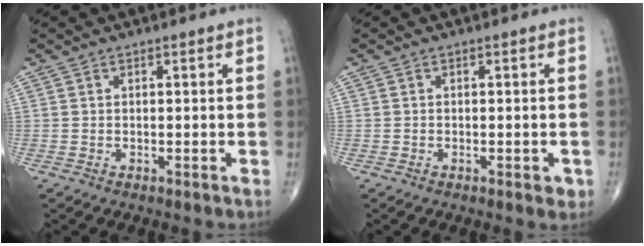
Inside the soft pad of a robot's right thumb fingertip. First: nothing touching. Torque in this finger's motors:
{"motor_torque": [0.26, 0.43, 0.01, -0.09, 0.07]}